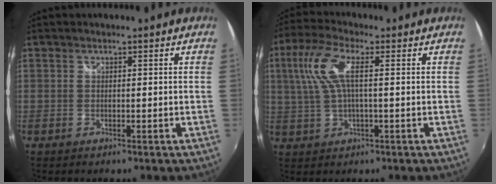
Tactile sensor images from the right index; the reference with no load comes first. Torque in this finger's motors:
{"motor_torque": [0.84, 0.02, 0.57, 0.14]}